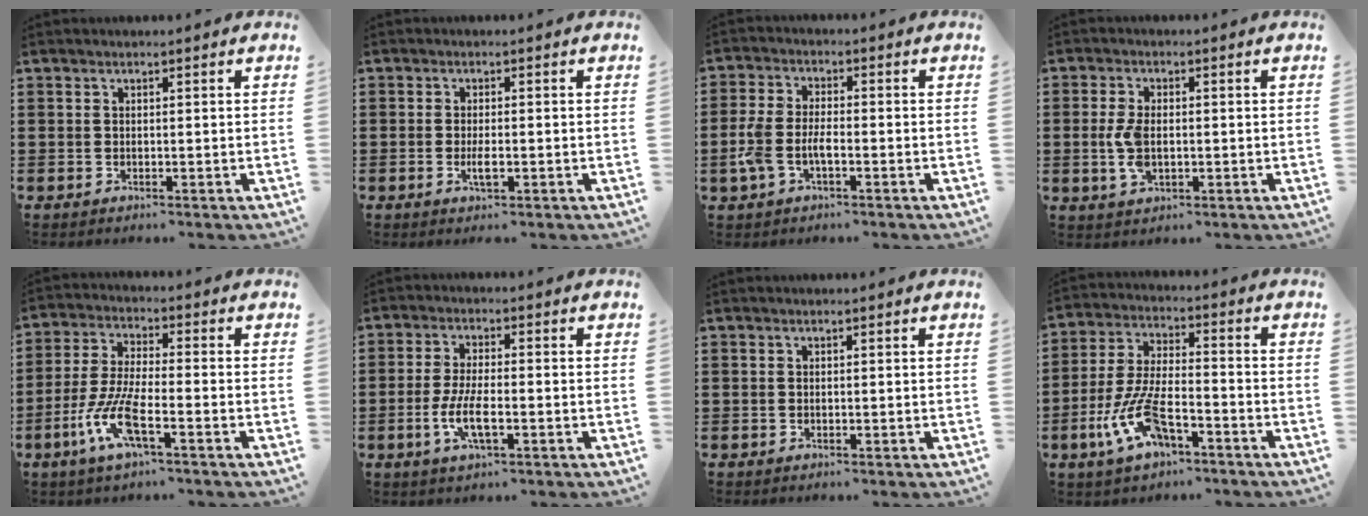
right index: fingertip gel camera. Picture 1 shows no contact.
{"total": 2.6, "force": [-0.8, 0.7, 2.4], "torque": [-0.057, -0.007, -0.017]}
{"total": 4.9, "force": [-1.7, 2.3, 4.0], "torque": [-0.097, -0.001, -0.039]}
{"total": 4.9, "force": [-0.5, 2.5, 4.1], "torque": [-0.105, -0.005, -0.016]}
{"total": 8.3, "force": [-4.0, 1.7, 7.1], "torque": [-0.170, -0.014, -0.081]}
{"total": 5.7, "force": [-1.9, 1.6, 5.1], "torque": [-0.113, -0.009, -0.039]}
{"total": 0.0}
{"total": 9.7, "force": [-4.4, 3.8, 7.7], "torque": [-0.185, -0.006, -0.086]}